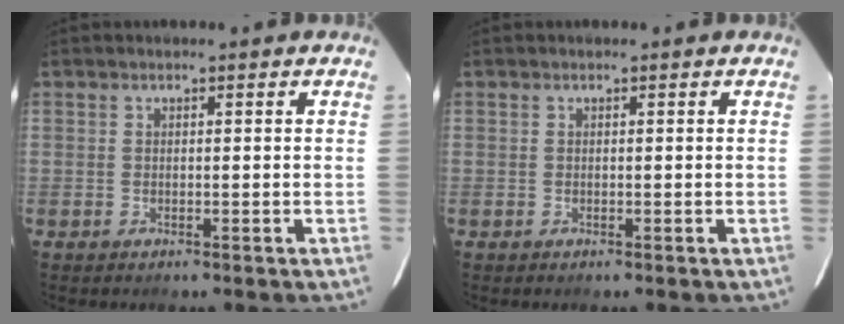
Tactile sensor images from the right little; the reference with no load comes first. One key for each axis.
{"total": 0.0}